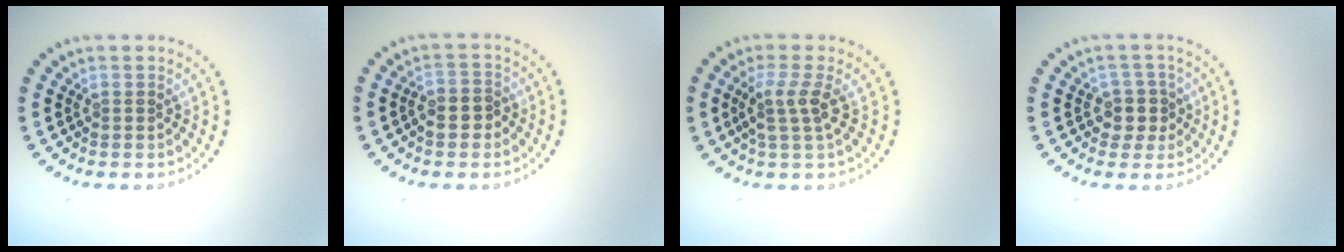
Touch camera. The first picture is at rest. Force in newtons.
{"total": 2.3, "press": 2.1, "slide": 0.8}
{"total": 2.6, "press": 2.0, "slide": 1.8}
{"total": 2.4, "press": 2.0, "slide": 1.3}